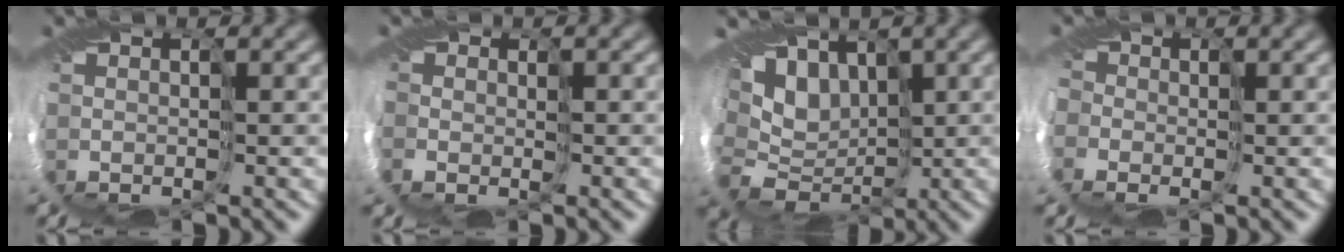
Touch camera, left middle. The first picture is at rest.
{"total": 1.9, "force": [-0.8, 1.7, 0.0], "torque": [-0.003, -0.008, -0.013]}
{"total": 9.7, "force": [0.6, 7.8, 5.8], "torque": [-0.088, -0.004, -0.007]}
{"total": 3.9, "force": [-1.8, 3.3, 1.2], "torque": [-0.035, -0.007, -0.039]}